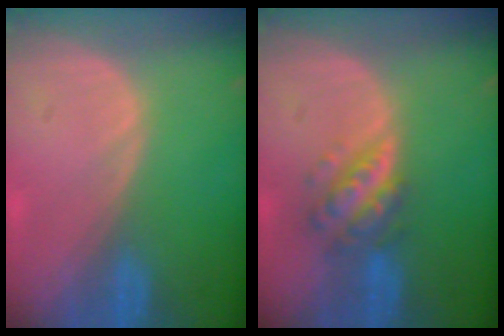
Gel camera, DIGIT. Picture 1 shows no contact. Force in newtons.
{"total": 5.6, "press": 5.2, "slide": 2.1}